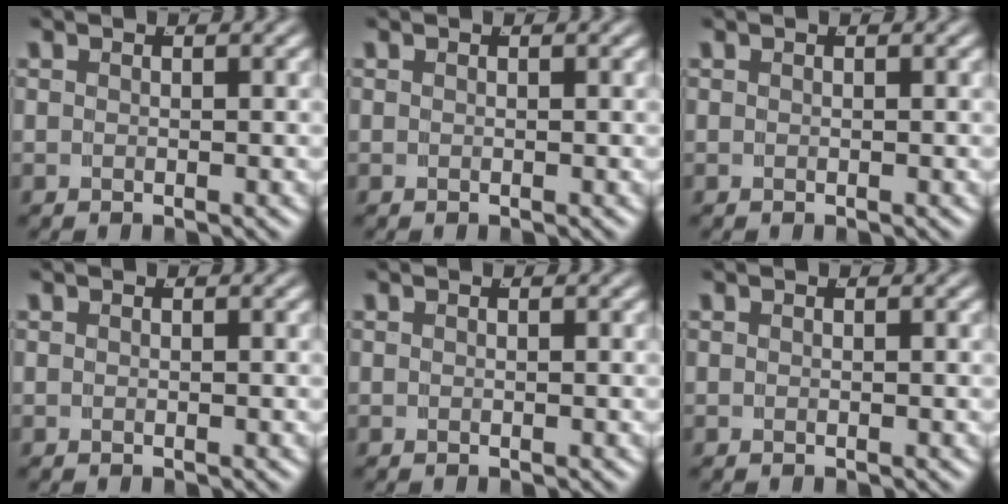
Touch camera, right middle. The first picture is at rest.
{"total": 0.0}
{"total": 0.0}
{"total": 0.0}
{"total": 0.0}
{"total": 0.0}